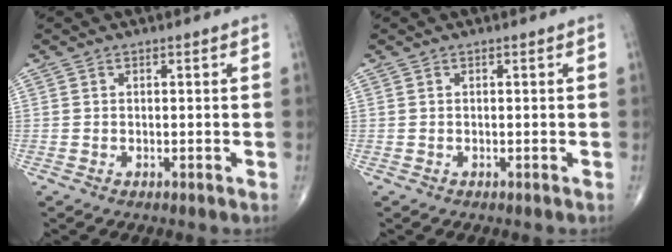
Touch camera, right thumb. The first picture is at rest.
{"total": 0.0}